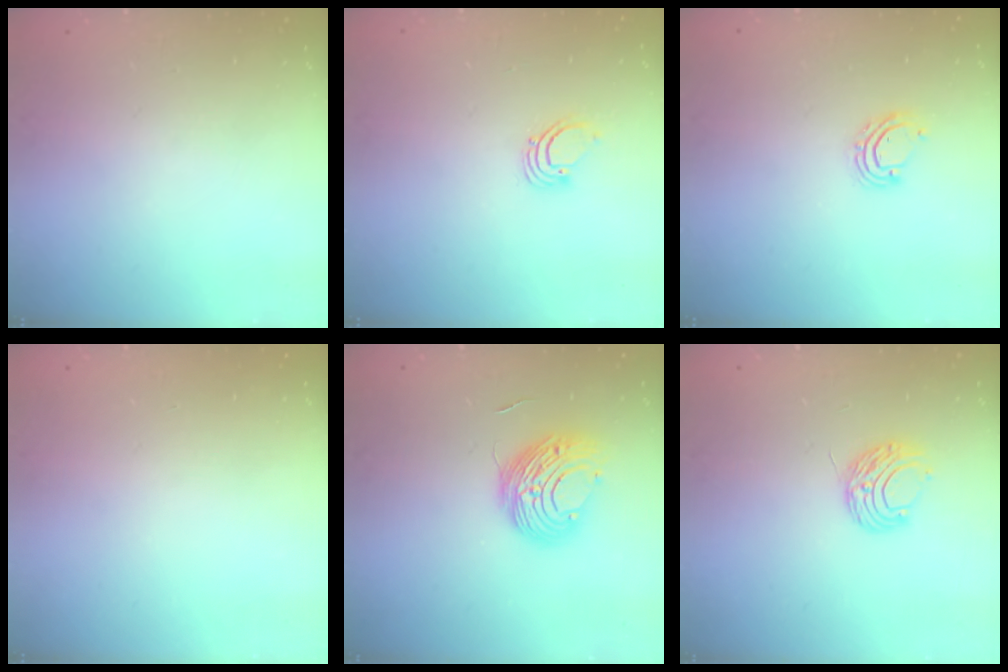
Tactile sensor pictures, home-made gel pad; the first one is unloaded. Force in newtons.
{"total": 2.2, "press": 2.2, "slide": 0.2}
{"total": 5.6, "press": 5.6, "slide": 0.4}
{"total": 0.0}
{"total": 9.9, "press": 9.9, "slide": 0.9}
{"total": 7.5, "press": 7.4, "slide": 0.6}